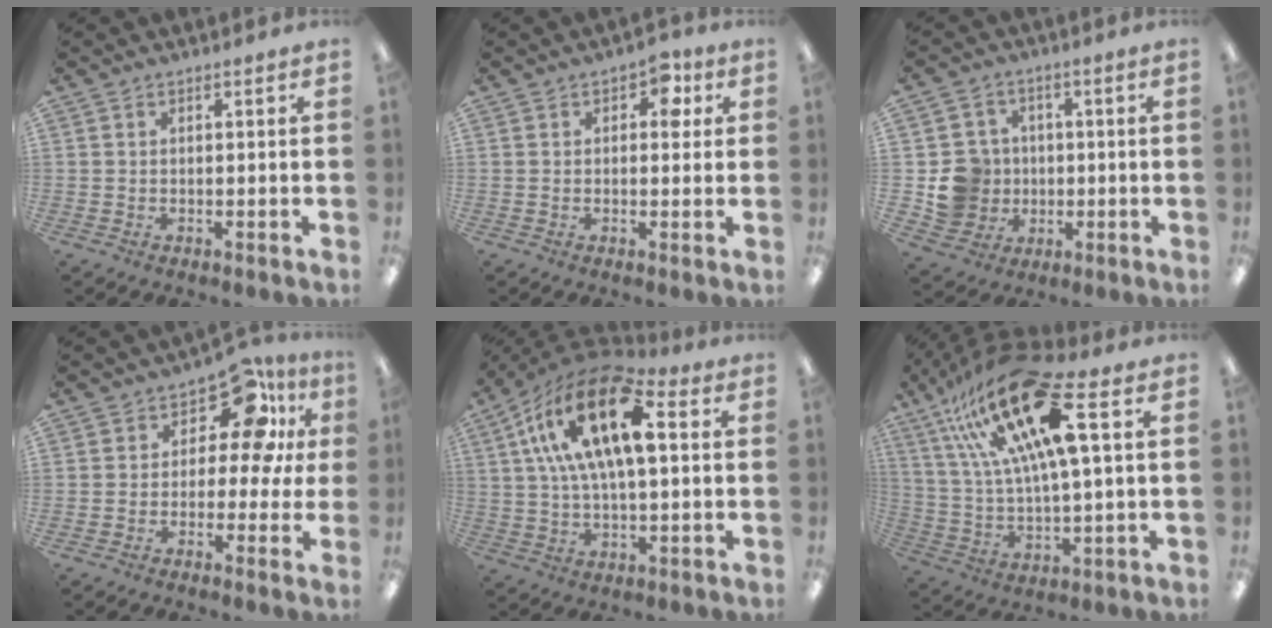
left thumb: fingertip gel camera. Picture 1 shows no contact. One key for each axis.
{"total": 4.9, "fx": 1.7, "fy": 3.2, "fz": 3.3, "tx": -0.029, "ty": -0.002, "tz": 0.021}
{"total": 9.7, "fx": -0.8, "fy": 9.4, "fz": 2.3, "tx": -0.054, "ty": 0.011, "tz": -0.002}
{"total": 12.2, "fx": 6.1, "fy": 5.9, "fz": 8.8, "tx": -0.130, "ty": -0.041, "tz": 0.101}
{"total": 21.9, "fx": 7.7, "fy": 10.1, "fz": 17.9, "tx": -0.335, "ty": -0.015, "tz": 0.122}
{"total": 23.8, "fx": 12.3, "fy": 7.3, "fz": 19.1, "tx": -0.365, "ty": -0.053, "tz": 0.201}